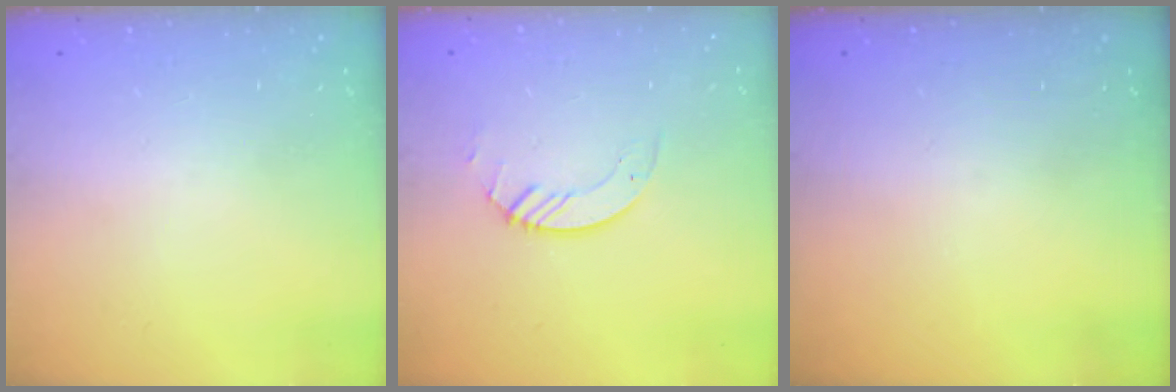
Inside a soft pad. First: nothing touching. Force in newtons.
{"total": 3.7, "press": 3.6, "slide": 0.4}
{"total": 0.0}